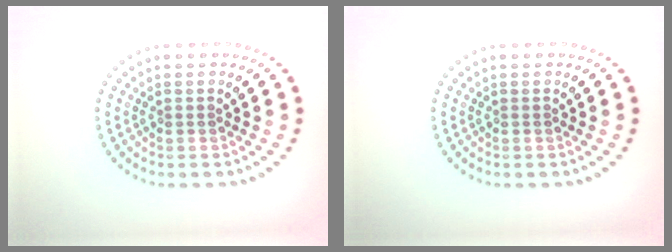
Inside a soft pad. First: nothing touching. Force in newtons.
{"total": 0.0}